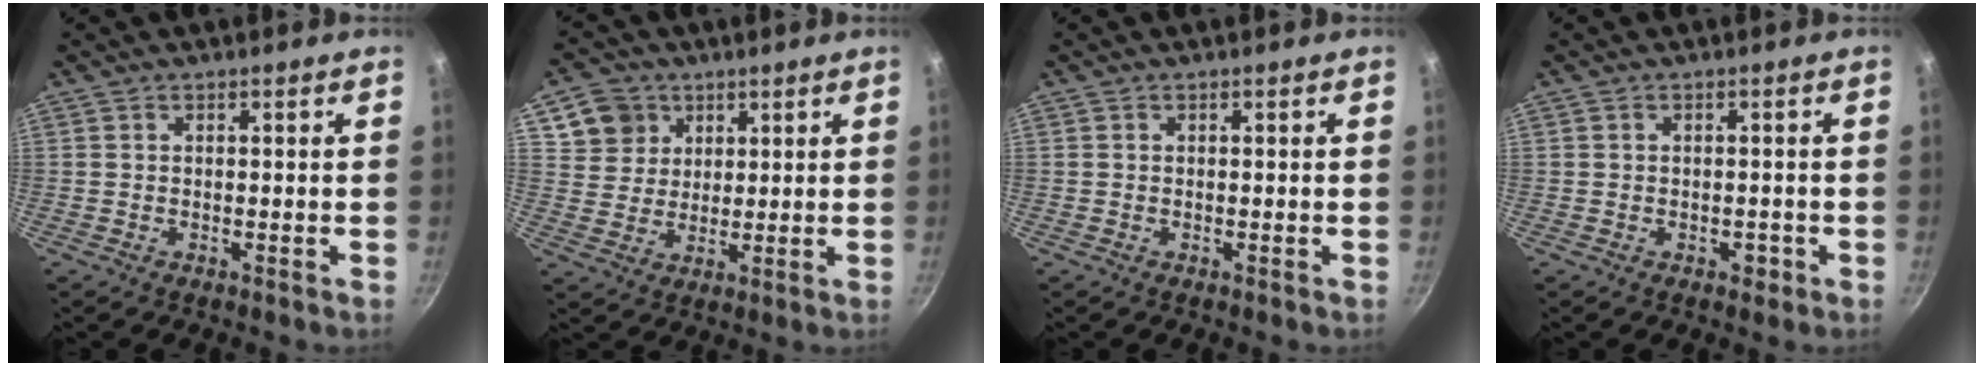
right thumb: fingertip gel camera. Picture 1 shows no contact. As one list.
[{"total": 8.0, "force": [3.8, 6.8, 1.8], "torque": [-0.002, 0.000, 0.070]}, {"total": 0.0}, {"total": 2.0, "force": [-0.8, 1.4, 1.1], "torque": [-0.006, 0.012, -0.006]}]